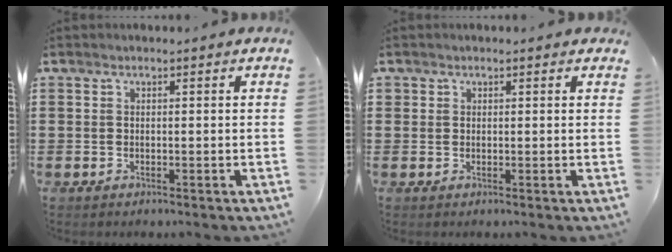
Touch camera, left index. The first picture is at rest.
{"total": 1.0, "force": [0.6, 0.8, 0.2], "torque": [-0.006, 0.005, 0.011]}